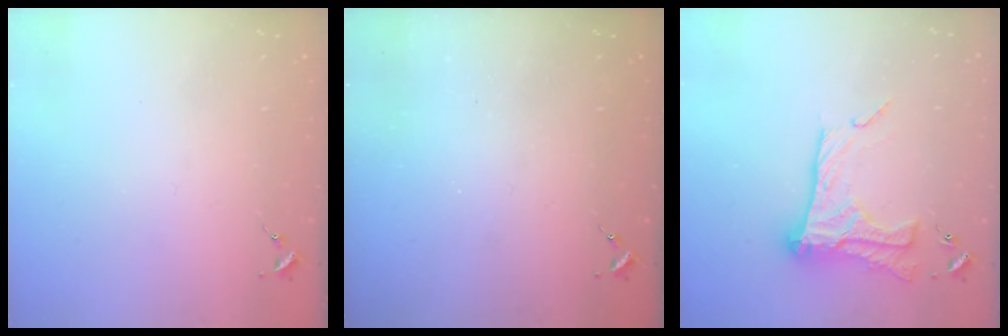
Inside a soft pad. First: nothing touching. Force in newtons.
{"total": 0.0}
{"total": 18.9, "press": 18.9, "slide": 1.2}